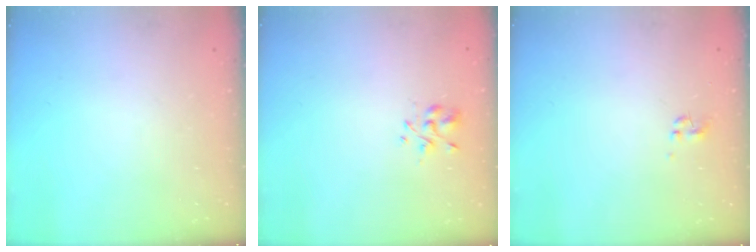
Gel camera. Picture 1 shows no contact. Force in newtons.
{"total": 2.1, "press": 2.0, "slide": 0.6}
{"total": 0.0}